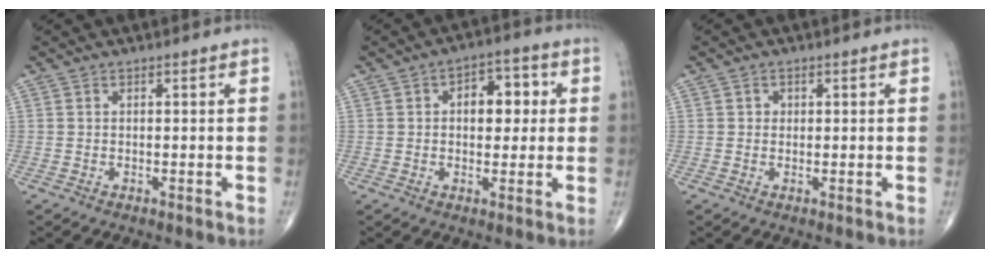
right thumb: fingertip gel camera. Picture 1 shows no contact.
{"total": 7.8, "force": [1.3, 4.9, 5.9], "torque": [-0.048, 0.013, 0.014]}
{"total": 1.1, "force": [0.3, 1.0, 0.3], "torque": [0.001, 0.000, 0.004]}